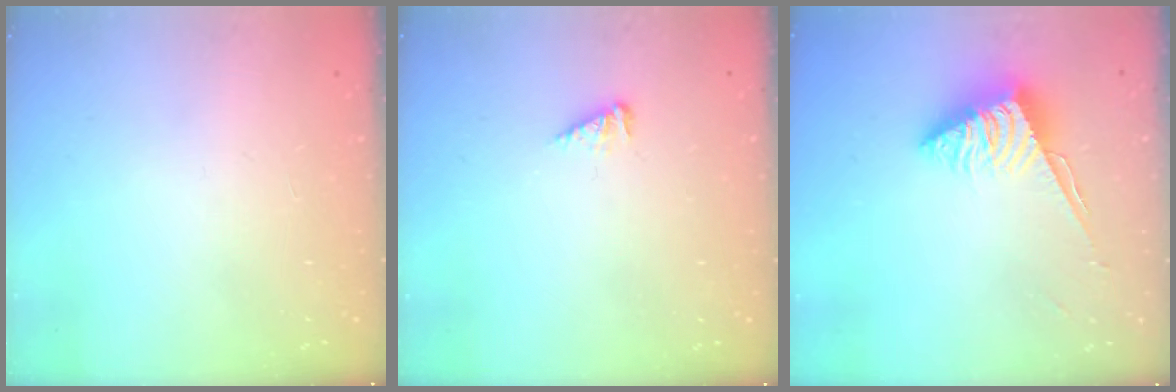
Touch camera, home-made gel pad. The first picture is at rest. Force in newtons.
{"total": 3.0, "press": 3.0, "slide": 0.3}
{"total": 6.2, "press": 6.2, "slide": 0.4}